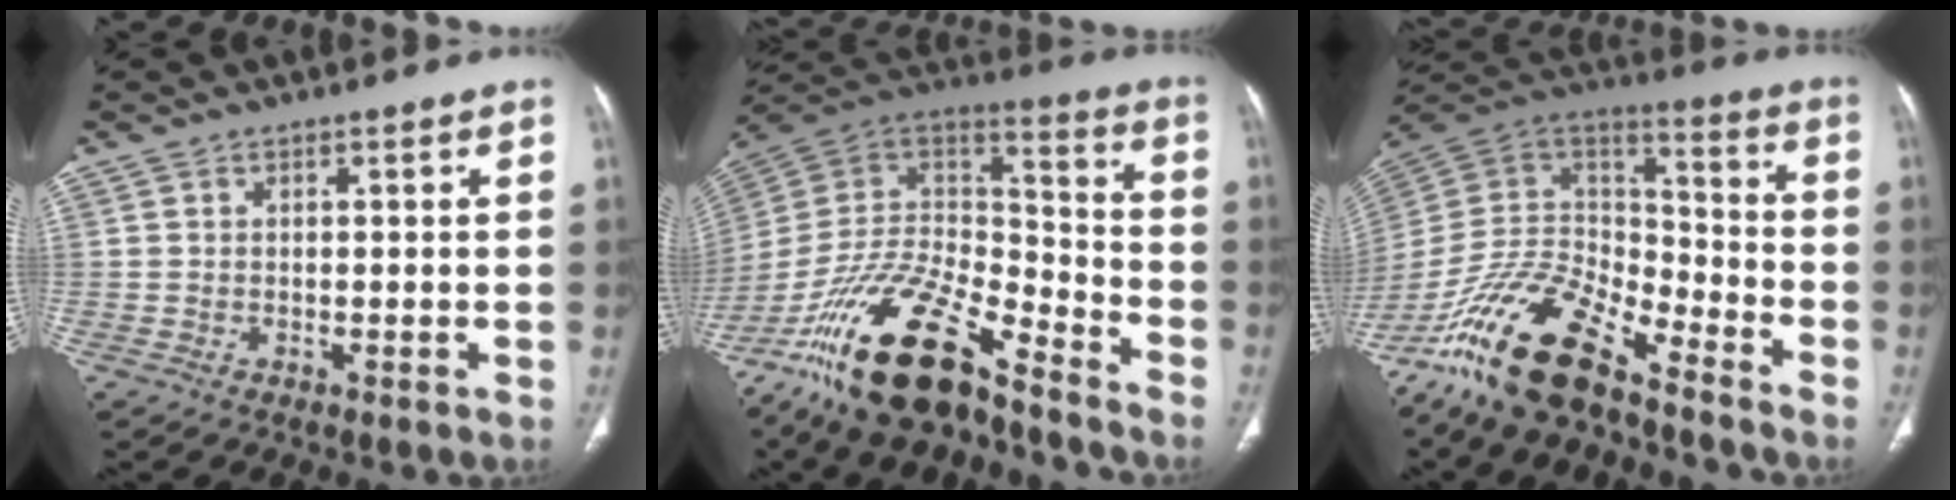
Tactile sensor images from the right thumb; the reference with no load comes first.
{"total": 23.6, "force": [-16.9, 8.2, 14.4], "torque": [-0.281, 0.065, -0.308]}
{"total": 19.5, "force": [-14.5, 6.8, 11.1], "torque": [-0.192, 0.083, -0.272]}